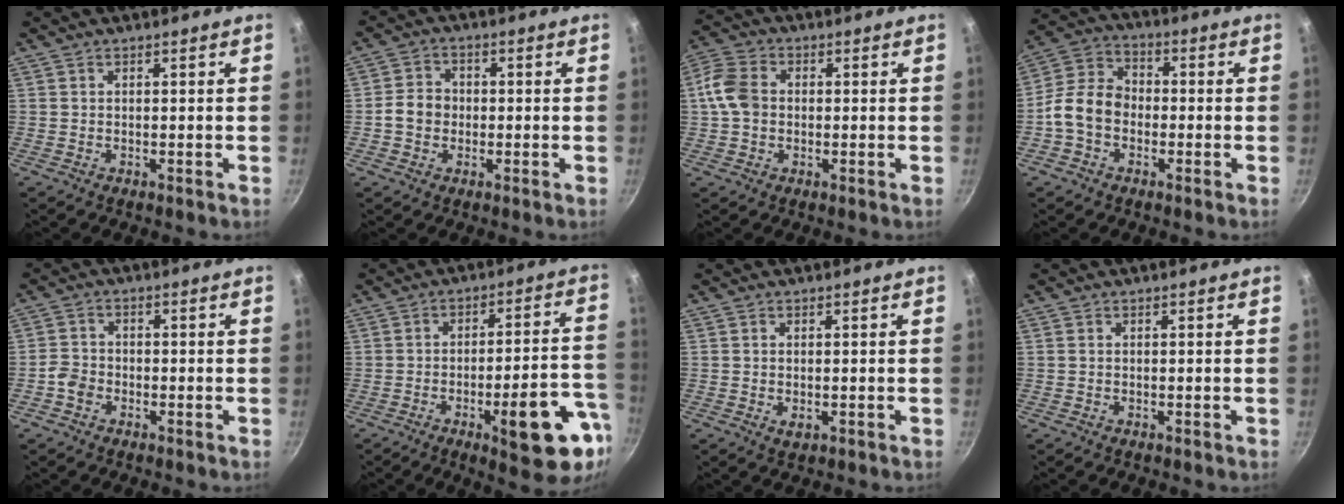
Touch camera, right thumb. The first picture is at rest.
{"total": 5.2, "force": [-0.7, 4.5, 2.5], "torque": [-0.024, 0.017, -0.022]}
{"total": 7.7, "force": [0.2, 5.9, 4.9], "torque": [-0.088, 0.016, -0.011]}
{"total": 9.5, "force": [-2.3, 7.3, 5.7], "torque": [-0.085, 0.032, -0.064]}
{"total": 3.2, "force": [-1.6, 2.4, 1.2], "torque": [-0.018, 0.019, -0.036]}
{"total": 16.8, "force": [-6.9, 4.8, 14.6], "torque": [-0.160, 0.039, -0.089]}
{"total": 1.8, "force": [-0.3, 1.1, 1.4], "torque": [-0.024, -0.004, -0.003]}
{"total": 0.0}